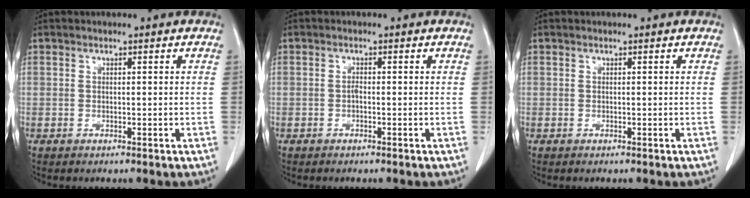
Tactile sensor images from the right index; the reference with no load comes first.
{"total": 0.6, "force": [-0.3, 0.2, 0.5], "torque": [-0.012, 0.002, -0.006]}
{"total": 0.0}